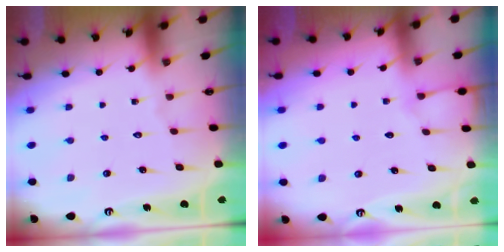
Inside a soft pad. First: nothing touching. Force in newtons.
{"total": 2.7, "press": 2.7, "slide": 0.5}